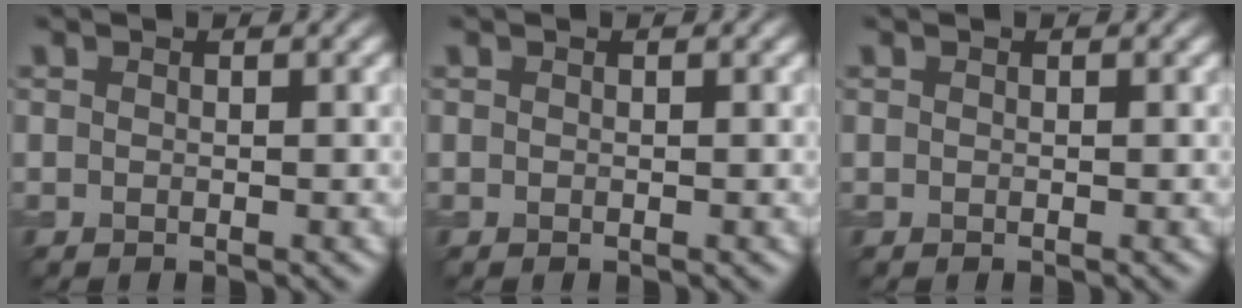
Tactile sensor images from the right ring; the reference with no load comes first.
{"total": 0.0}
{"total": 0.0}